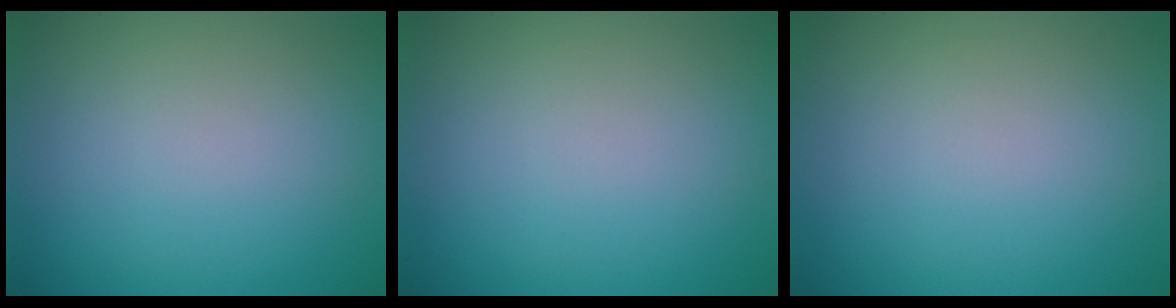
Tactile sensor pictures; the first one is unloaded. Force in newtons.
{"total": 0.0}
{"total": 0.0}